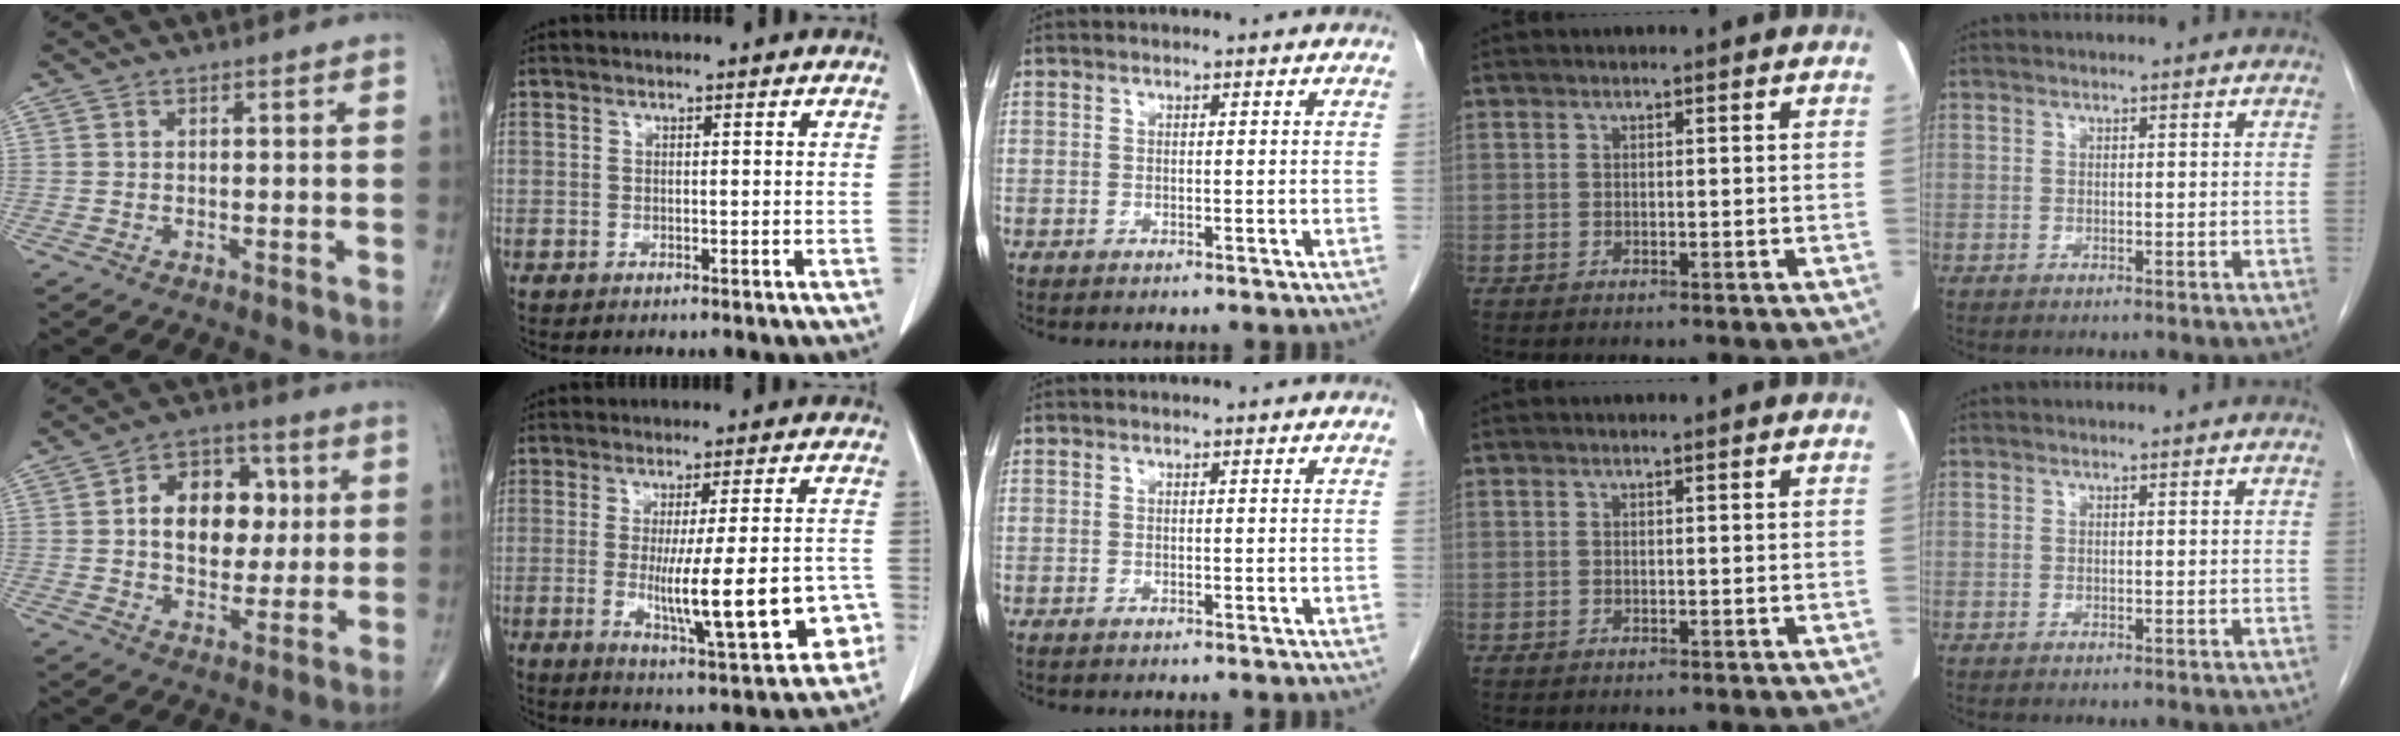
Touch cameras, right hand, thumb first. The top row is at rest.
{"thumb": {"total": 13.4, "force": [1.7, 9.4, 9.4], "torque": [-0.100, 0.013, 0.025]}, "index": {"total": 15.5, "force": [-3.5, 2.2, 14.9], "torque": [-0.202, -0.008, -0.033]}}